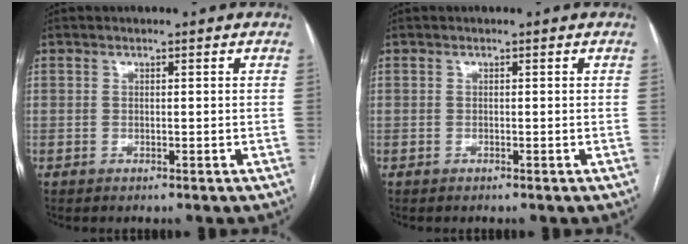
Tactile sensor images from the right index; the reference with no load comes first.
{"total": 0.0}